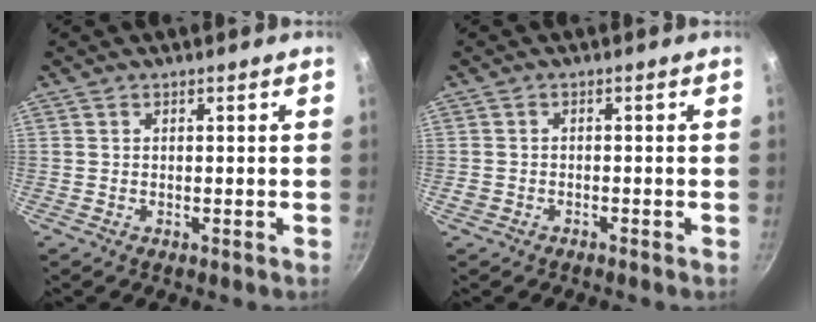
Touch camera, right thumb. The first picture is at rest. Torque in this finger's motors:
{"motor_torque": [-0.11, 0.28, -0.30, -0.01, 0.05]}